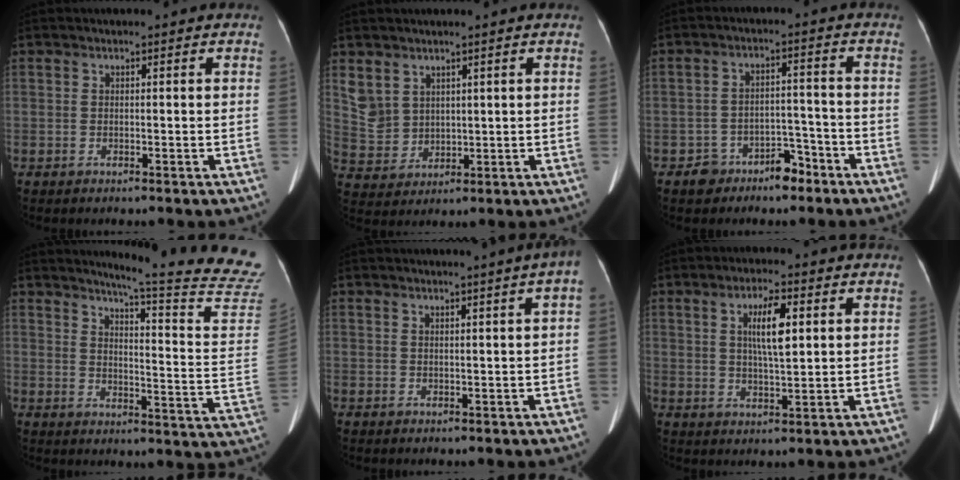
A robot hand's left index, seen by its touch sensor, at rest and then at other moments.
{"total": 5.4, "force": [3.1, 4.3, 1.2], "torque": [-0.033, -0.003, 0.080]}
{"total": 5.3, "force": [-4.1, 3.1, 1.4], "torque": [-0.011, 0.008, -0.058]}
{"total": 21.9, "force": [20.3, -2.0, 7.9], "torque": [-0.109, -0.151, 0.229]}
{"total": 3.5, "force": [1.5, -0.3, 3.1], "torque": [-0.032, 0.002, 0.014]}
{"total": 5.8, "force": [1.6, 1.1, 5.5], "torque": [-0.099, -0.002, 0.030]}